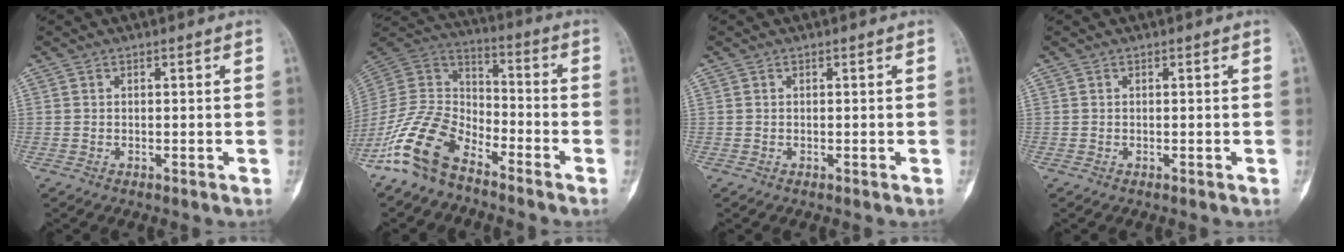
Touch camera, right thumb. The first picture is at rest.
{"total": 14.2, "force": [-9.9, 7.1, 7.4], "torque": [-0.134, 0.076, -0.202]}
{"total": 0.0}
{"total": 0.0}